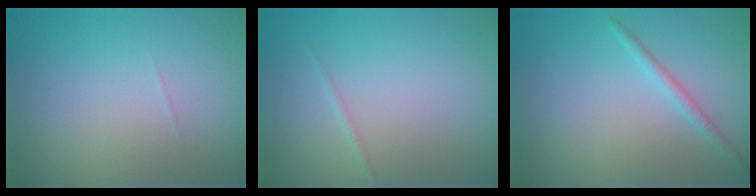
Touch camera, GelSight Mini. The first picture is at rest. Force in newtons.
{"total": 0.5, "press": 0.5, "slide": 0.0}
{"total": 1.3, "press": 1.3, "slide": 0.0}